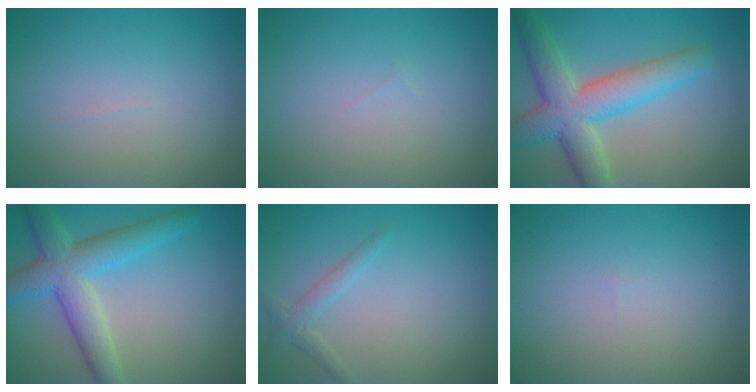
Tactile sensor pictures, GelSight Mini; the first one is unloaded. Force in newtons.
{"total": 0.0}
{"total": 7.6, "press": 7.6, "slide": 0.4}
{"total": 6.1, "press": 6.1, "slide": 0.2}
{"total": 1.5, "press": 1.5, "slide": 0.1}
{"total": 0.0}